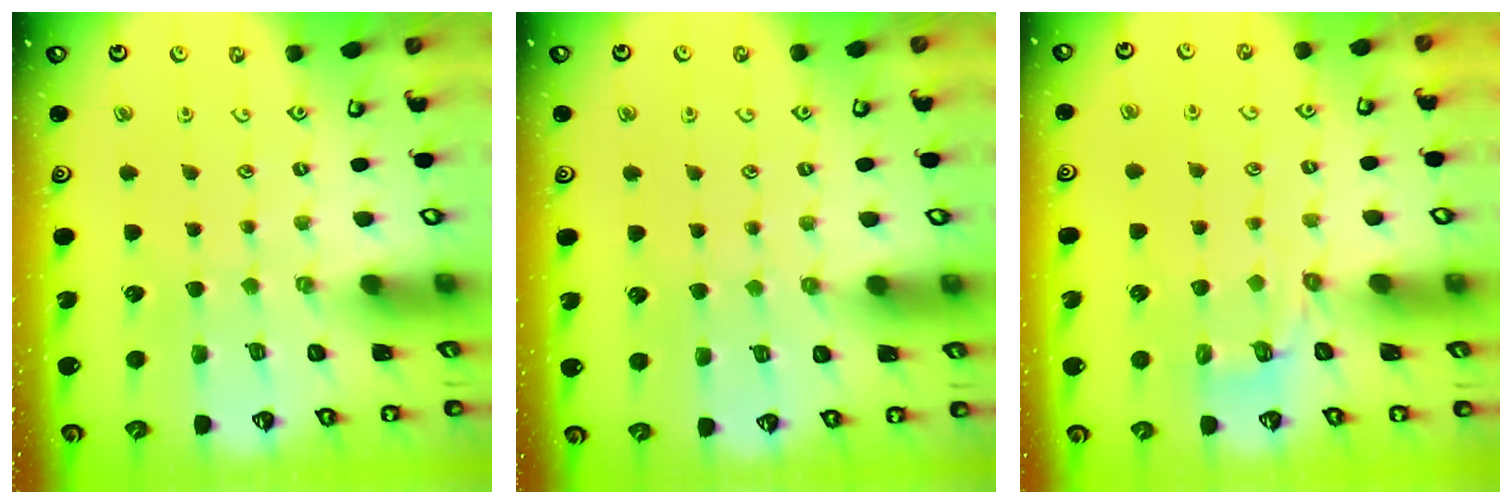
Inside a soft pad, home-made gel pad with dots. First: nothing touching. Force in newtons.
{"total": 4.8, "press": 4.7, "slide": 0.6}
{"total": 2.9, "press": 2.0, "slide": 2.1}